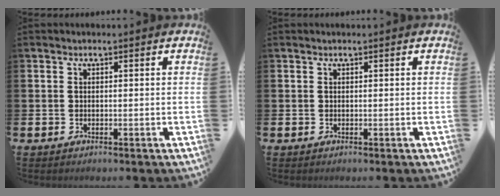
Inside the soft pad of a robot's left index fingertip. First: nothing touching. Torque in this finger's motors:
{"motor_torque": [-0.56, 0.09, -0.34, -0.03]}